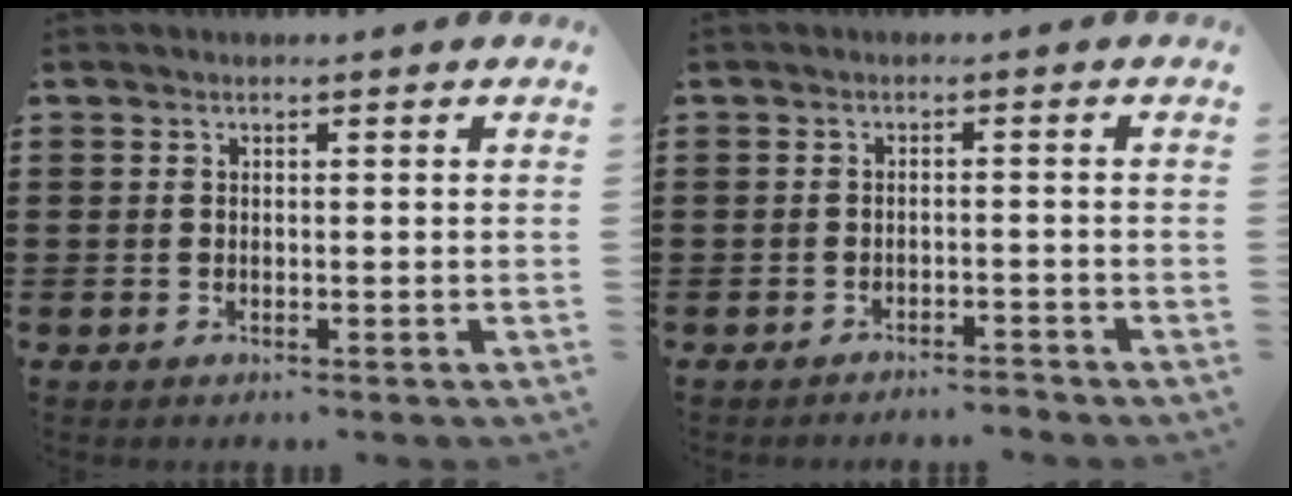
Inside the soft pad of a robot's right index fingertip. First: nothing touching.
{"total": 2.0, "force": [-1.9, 0.1, 0.2], "torque": [-0.010, 0.002, -0.041]}